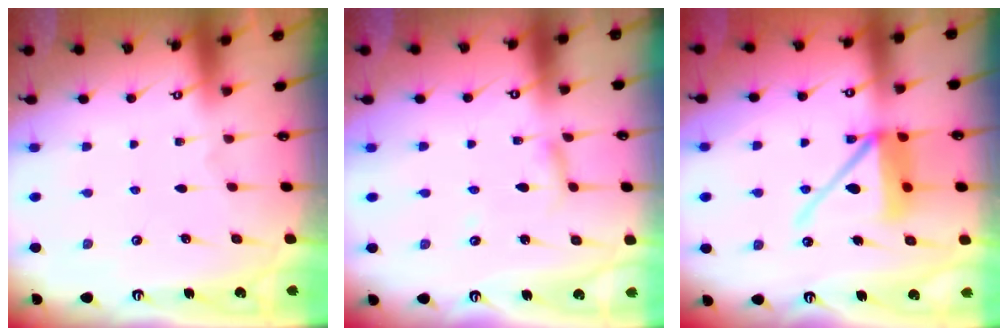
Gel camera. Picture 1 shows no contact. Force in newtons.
{"total": 3.3, "press": 3.2, "slide": 0.3}
{"total": 13.0, "press": 12.9, "slide": 2.0}